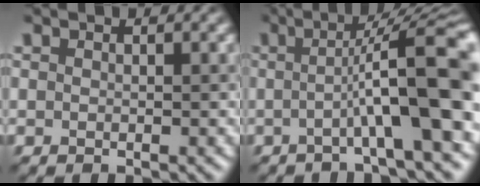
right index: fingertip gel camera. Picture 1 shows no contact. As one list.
[{"total": 9.5, "force": [-0.9, 1.5, 9.3], "torque": [-0.116, 0.017, -0.023]}]